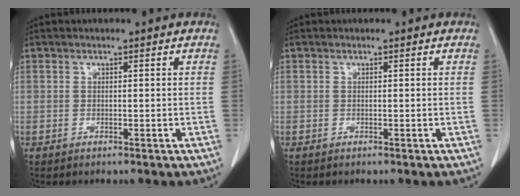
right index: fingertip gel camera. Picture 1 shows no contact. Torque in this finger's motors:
{"motor_torque": [0.00, 0.00, 0.02, 0.00]}